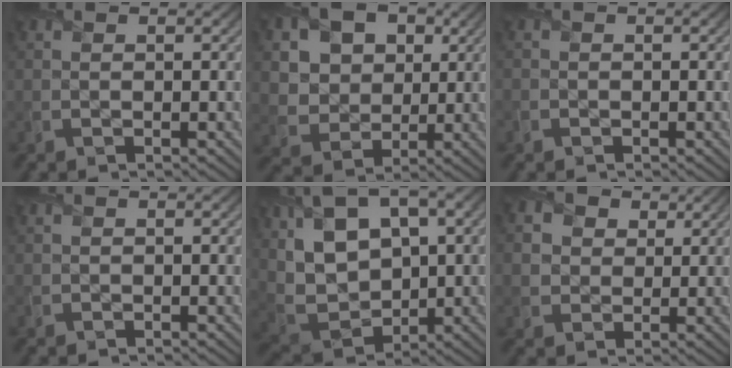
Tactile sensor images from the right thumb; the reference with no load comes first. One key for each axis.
{"total": 11.3, "fx": 4.3, "fy": 9.1, "fz": 5.1, "tx": -0.148, "ty": 0.008, "tz": 0.090}
{"total": 0.6, "fx": -0.3, "fy": 0.5, "fz": 0.1, "tx": -0.001, "ty": -0.004, "tz": -0.005}
{"total": 0.0}
{"total": 15.1, "fx": 5.1, "fy": 8.9, "fz": 11.1, "tx": -0.249, "ty": 0.002, "tz": 0.105}
{"total": 6.6, "fx": 2.9, "fy": 5.2, "fz": 2.7, "tx": -0.110, "ty": 0.007, "tz": 0.047}